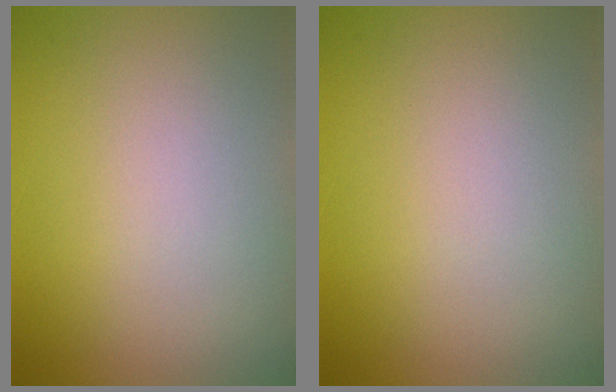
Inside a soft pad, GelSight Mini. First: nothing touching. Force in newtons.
{"total": 0.0}